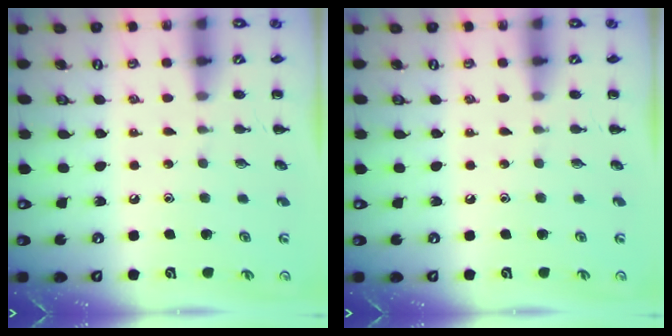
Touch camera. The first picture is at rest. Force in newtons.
{"total": 0.0}